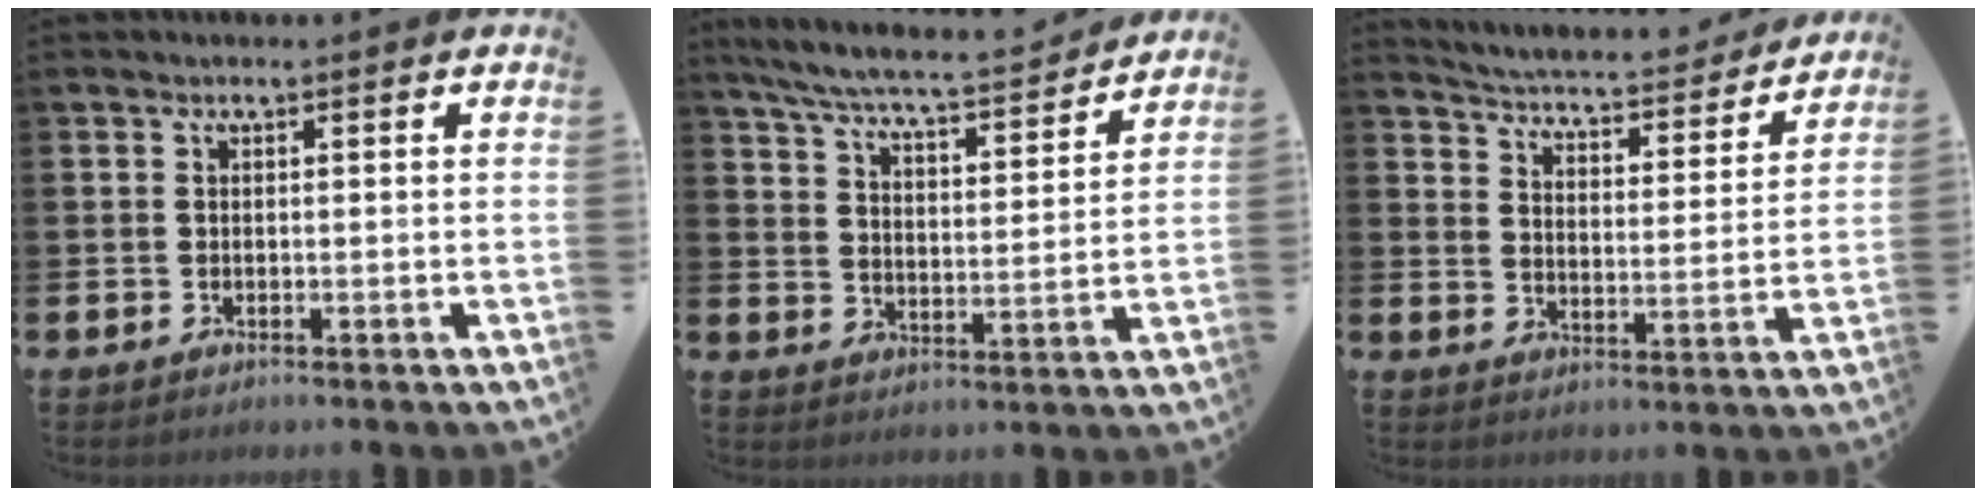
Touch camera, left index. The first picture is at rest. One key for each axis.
{"total": 7.0, "fx": 6.5, "fy": 0.3, "fz": 2.4, "tx": -0.072, "ty": -0.050, "tz": 0.109}
{"total": 4.6, "fx": 4.5, "fy": 0.4, "fz": 0.7, "tx": -0.037, "ty": -0.043, "tz": 0.071}